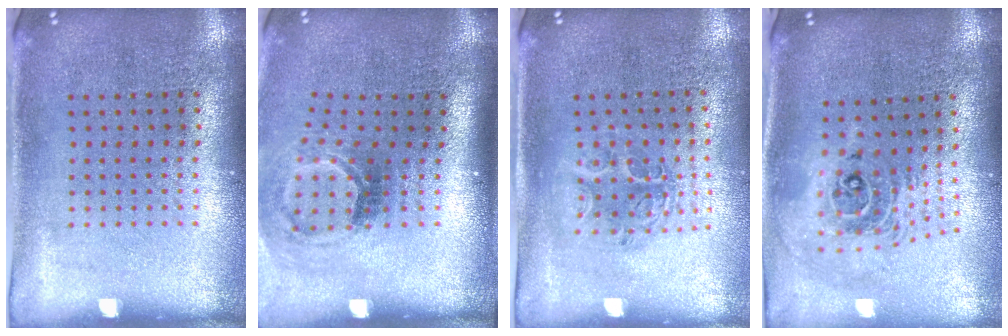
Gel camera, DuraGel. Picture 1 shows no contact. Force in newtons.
{"total": 1.9, "press": 1.2, "slide": 1.5}
{"total": 1.2, "press": 1.2, "slide": 0.4}
{"total": 2.2, "press": 1.7, "slide": 1.5}